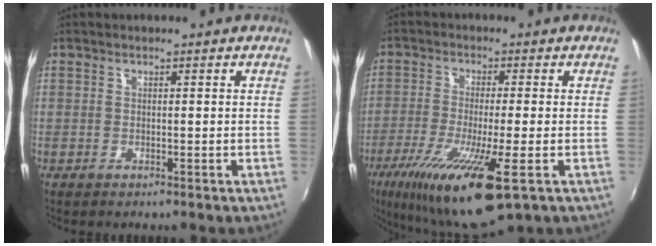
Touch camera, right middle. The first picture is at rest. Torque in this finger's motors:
{"motor_torque": [1.52, -0.62, 0.45, 0.21]}